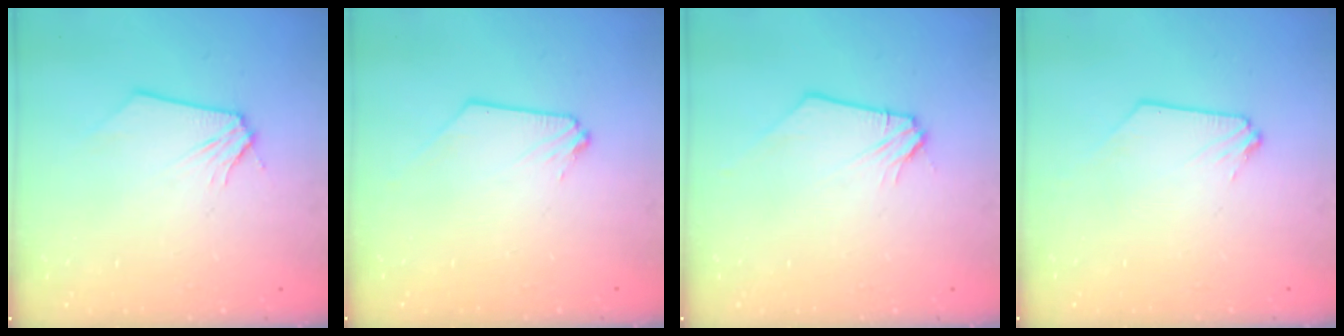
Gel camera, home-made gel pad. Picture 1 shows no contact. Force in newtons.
{"total": 0.0}
{"total": 1.2, "press": 1.2, "slide": 0.1}
{"total": 0.0}